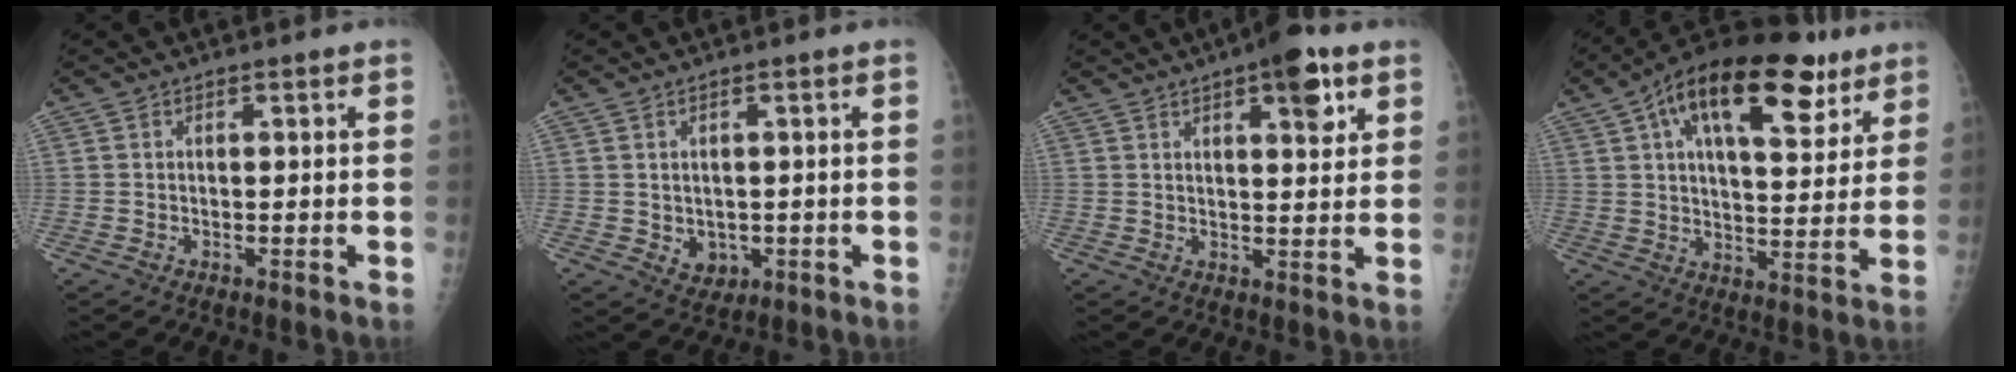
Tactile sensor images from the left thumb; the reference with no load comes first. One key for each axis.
{"total": 3.5, "fx": -0.4, "fy": 2.9, "fz": 2.0, "tx": -0.015, "ty": -0.002, "tz": 0.006}
{"total": 8.4, "fx": 4.4, "fy": 2.8, "fz": 6.6, "tx": -0.075, "ty": -0.016, "tz": 0.057}
{"total": 22.3, "fx": 12.0, "fy": 9.8, "fz": 16.0, "tx": -0.232, "ty": -0.010, "tz": 0.187}